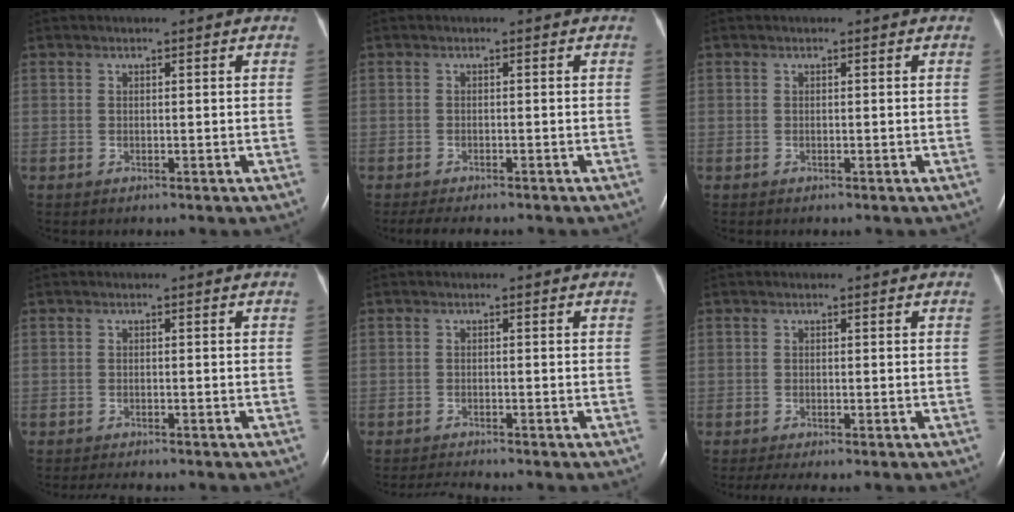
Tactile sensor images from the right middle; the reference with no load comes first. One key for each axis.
{"total": 5.8, "fx": -4.9, "fy": 1.4, "fz": 2.8, "tx": -0.042, "ty": -0.011, "tz": -0.068}
{"total": 0.0}
{"total": 3.1, "fx": -2.8, "fy": 0.3, "fz": 1.3, "tx": -0.020, "ty": -0.008, "tz": -0.039}
{"total": 2.2, "fx": -2.1, "fy": -0.8, "fz": 0.1, "tx": -0.012, "ty": -0.015, "tz": -0.039}
{"total": 2.7, "fx": -2.1, "fy": 0.2, "fz": 1.8, "tx": -0.033, "ty": -0.010, "tz": -0.034}